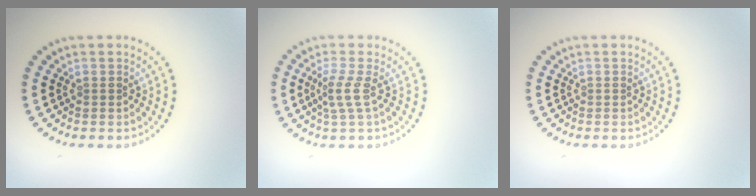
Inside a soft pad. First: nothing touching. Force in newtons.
{"total": 2.0, "press": 1.3, "slide": 1.6}
{"total": 0.0}